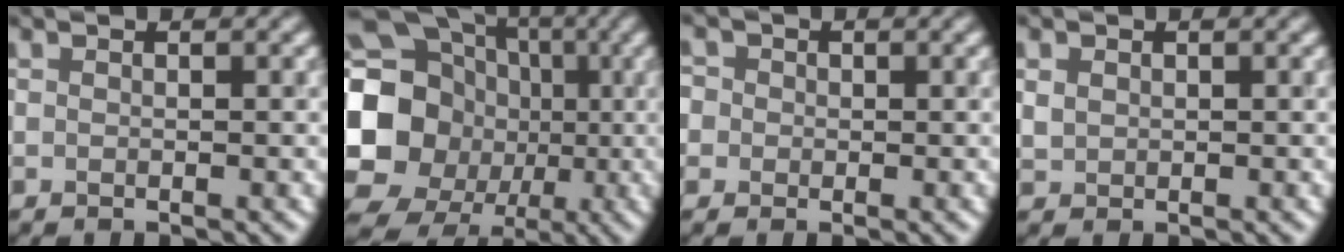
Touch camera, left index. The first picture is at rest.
{"total": 18.9, "force": [-1.2, 17.5, 7.1], "torque": [-0.173, 0.000, -0.048]}
{"total": 1.1, "force": [-0.1, 0.9, -0.6], "torque": [0.011, 0.013, -0.001]}
{"total": 0.7, "force": [0.1, -0.3, -0.7], "torque": [-0.009, 0.002, 0.029]}